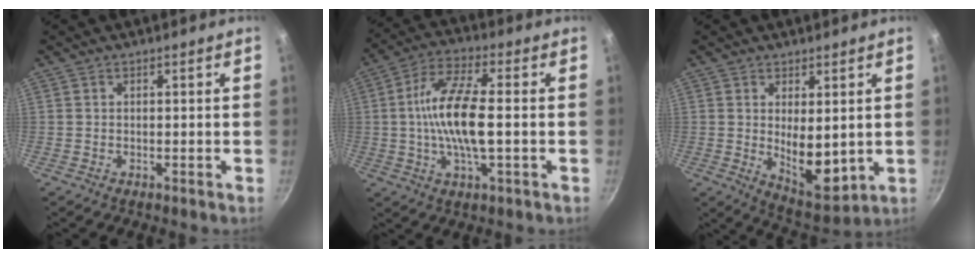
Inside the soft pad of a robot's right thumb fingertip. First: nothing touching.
{"total": 13.2, "force": [-0.6, 4.3, 12.5], "torque": [-0.242, 0.022, -0.023]}
{"total": 10.1, "force": [0.8, 4.6, 8.9], "torque": [-0.115, -0.034, 0.032]}